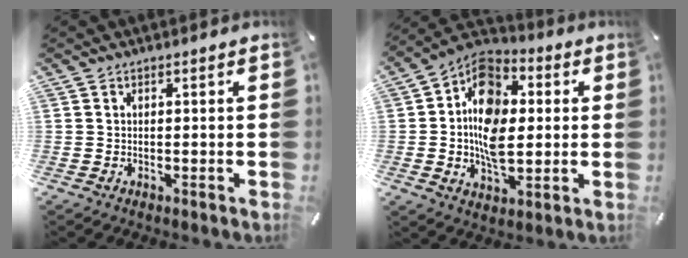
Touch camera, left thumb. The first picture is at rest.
{"total": 14.8, "force": [0.5, 10.1, 10.9], "torque": [-0.209, -0.007, 0.003]}